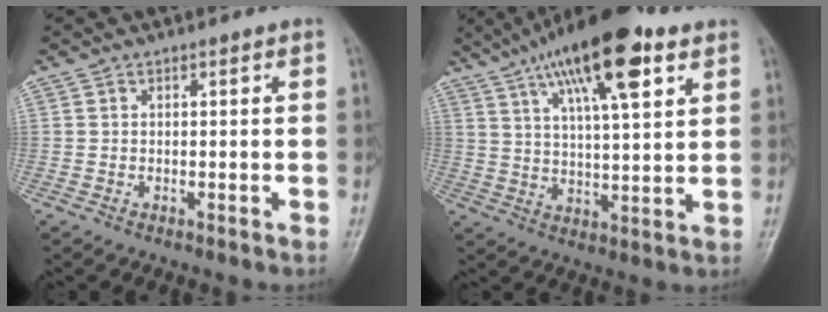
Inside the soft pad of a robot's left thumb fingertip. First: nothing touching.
{"total": 18.6, "force": [10.0, 5.6, 14.7], "torque": [-0.227, -0.016, 0.164]}